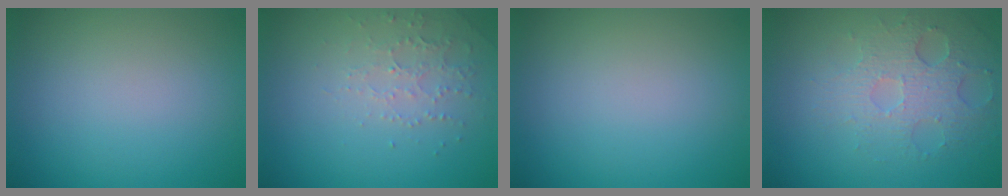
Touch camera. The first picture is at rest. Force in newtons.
{"total": 2.2, "press": 2.1, "slide": 0.6}
{"total": 0.0}
{"total": 3.5, "press": 3.2, "slide": 1.5}